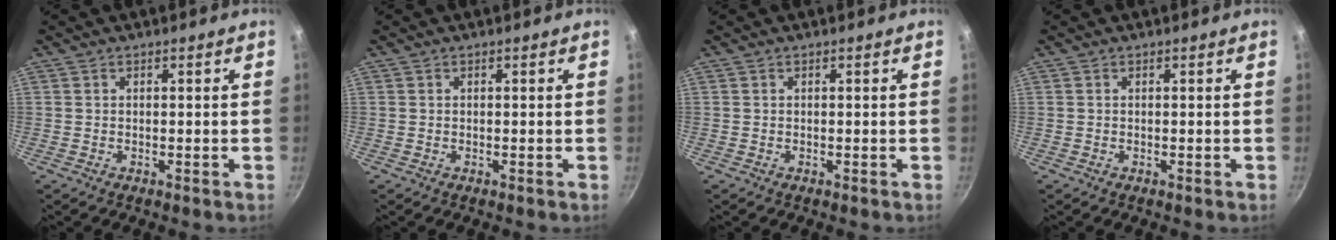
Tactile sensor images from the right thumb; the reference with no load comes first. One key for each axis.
{"total": 0.0}
{"total": 0.0}
{"total": 0.0}